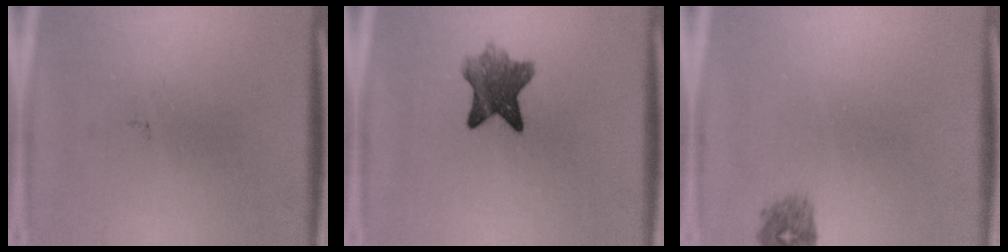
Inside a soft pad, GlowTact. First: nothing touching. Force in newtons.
{"total": 6.8}
{"total": 1.4}